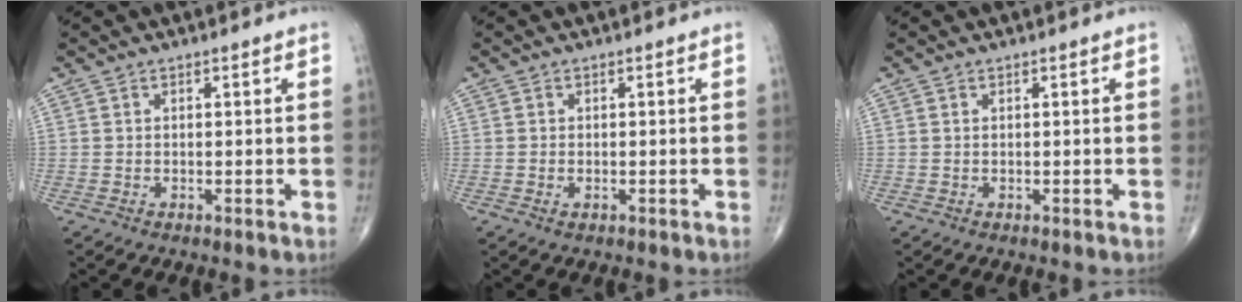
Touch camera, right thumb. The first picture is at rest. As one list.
[{"total": 0.8, "force": [-0.3, 0.5, 0.6], "torque": [-0.012, 0.004, -0.003]}, {"total": 0.0}]